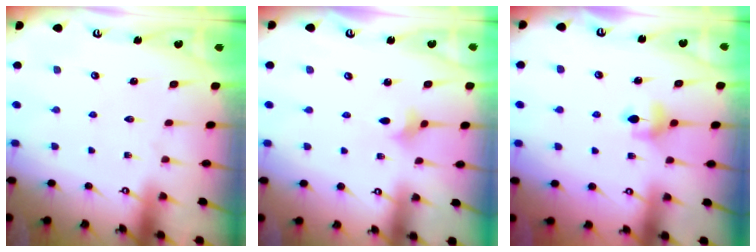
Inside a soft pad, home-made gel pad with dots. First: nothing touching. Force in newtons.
{"total": 2.9, "press": 2.9, "slide": 0.5}
{"total": 5.2, "press": 5.1, "slide": 0.9}